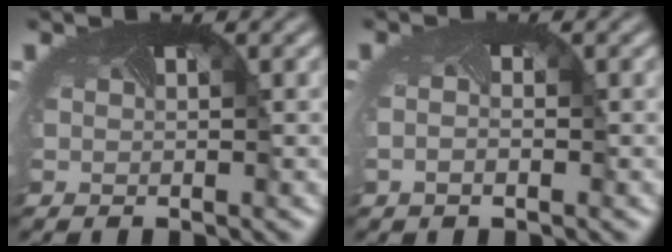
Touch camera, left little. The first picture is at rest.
{"total": 1.1, "force": [-0.5, 0.5, 0.9], "torque": [-0.030, -0.010, -0.007]}